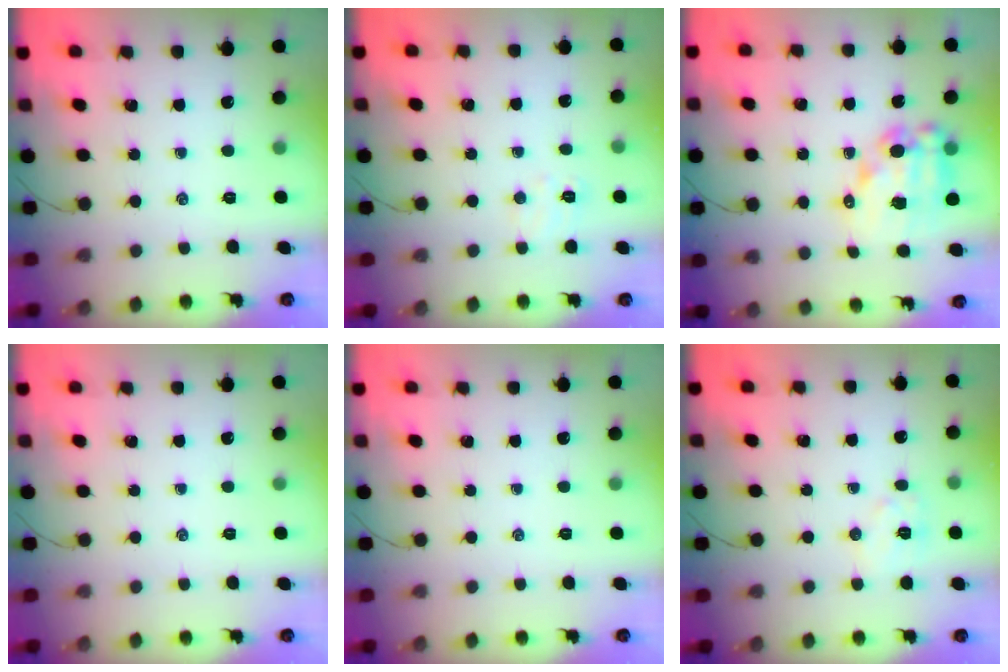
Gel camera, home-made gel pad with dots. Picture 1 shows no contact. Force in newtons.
{"total": 5.8, "press": 5.7, "slide": 1.3}
{"total": 12.7, "press": 12.4, "slide": 2.9}
{"total": 0.0}
{"total": 0.0}
{"total": 5.8, "press": 5.8, "slide": 0.7}